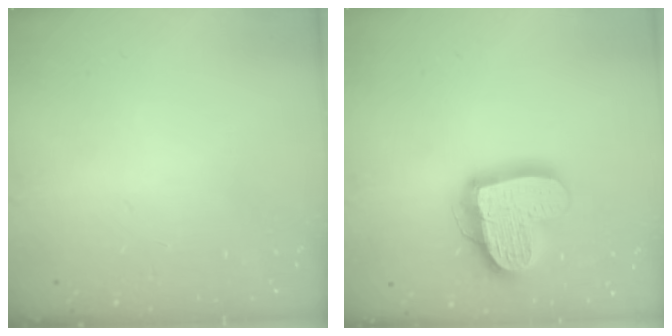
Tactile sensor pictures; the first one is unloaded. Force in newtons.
{"total": 17.6, "press": 17.5, "slide": 1.9}